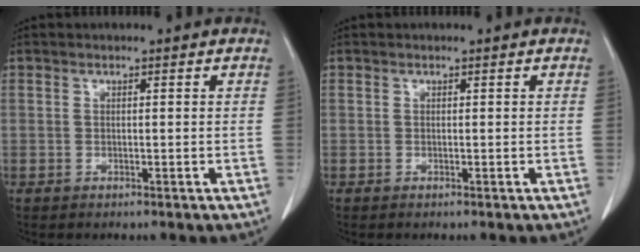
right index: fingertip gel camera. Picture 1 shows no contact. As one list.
[{"total": 0.0}]